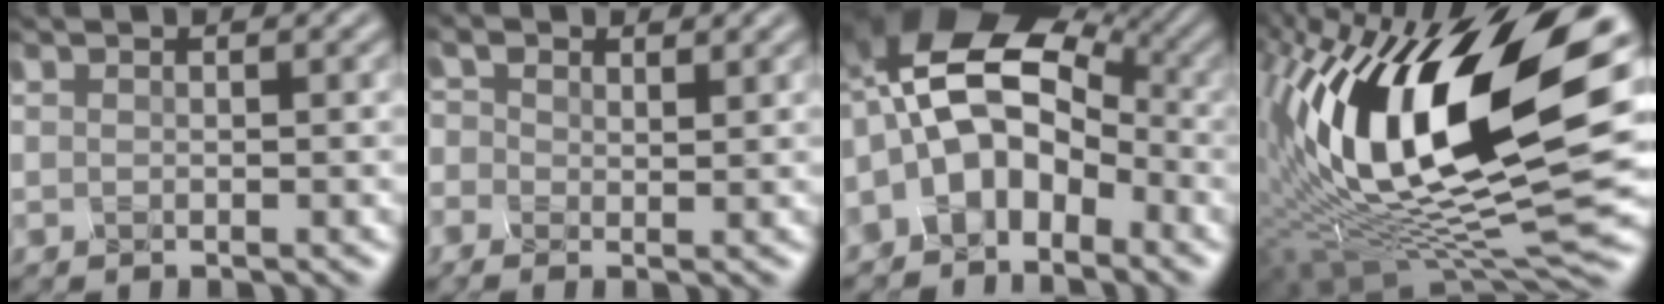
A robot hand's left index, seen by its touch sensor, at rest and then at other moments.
{"total": 1.1, "force": [-0.8, 0.6, -0.4], "torque": [-0.002, -0.004, 0.000]}
{"total": 7.7, "force": [-4.0, 4.7, 4.7], "torque": [-0.076, 0.017, -0.068]}
{"total": 16.6, "force": [3.5, 7.1, 14.6], "torque": [-0.282, 0.011, 0.068]}